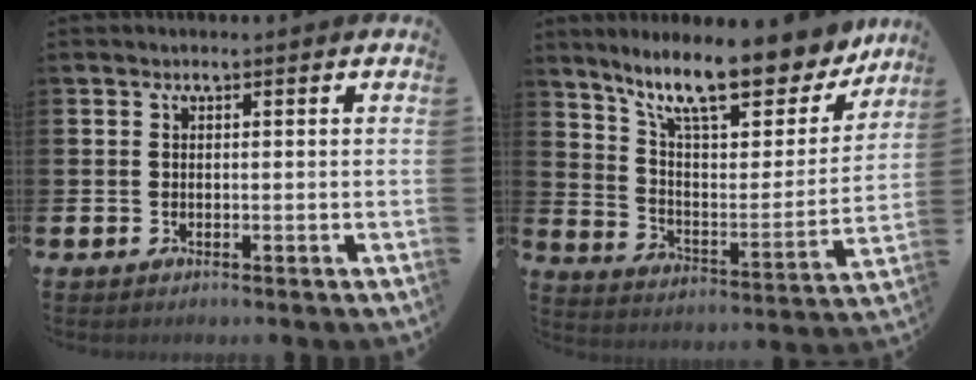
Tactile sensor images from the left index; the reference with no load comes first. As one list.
[{"total": 13.7, "force": [11.0, 3.8, 7.1], "torque": [-0.151, -0.070, 0.188]}]